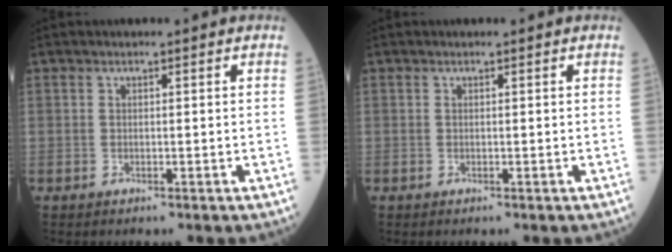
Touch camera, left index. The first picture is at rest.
{"total": 0.0}